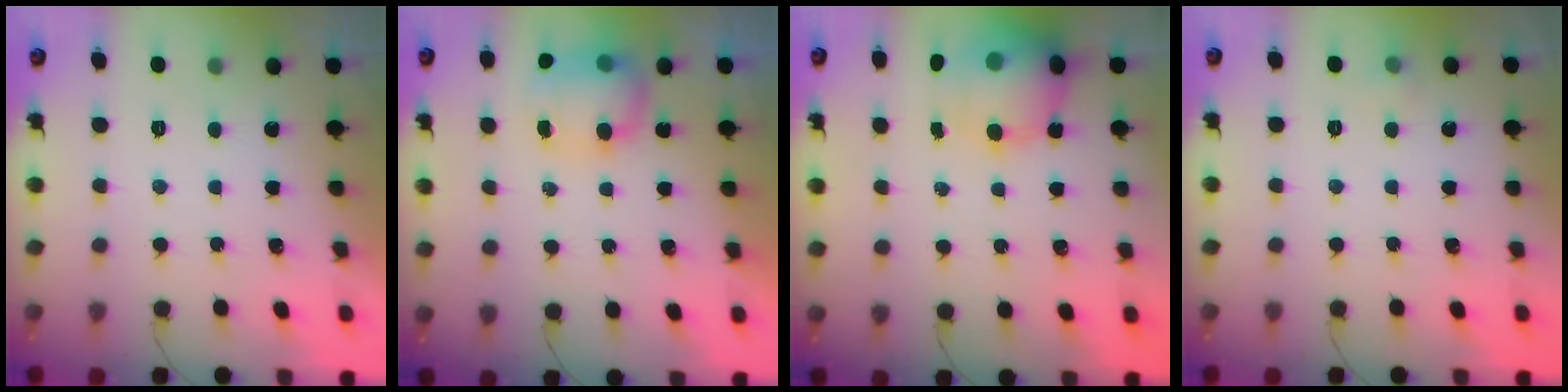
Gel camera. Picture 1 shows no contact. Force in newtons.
{"total": 11.9, "press": 9.8, "slide": 6.8}
{"total": 14.6, "press": 14.0, "slide": 3.9}
{"total": 3.8, "press": 3.6, "slide": 1.3}